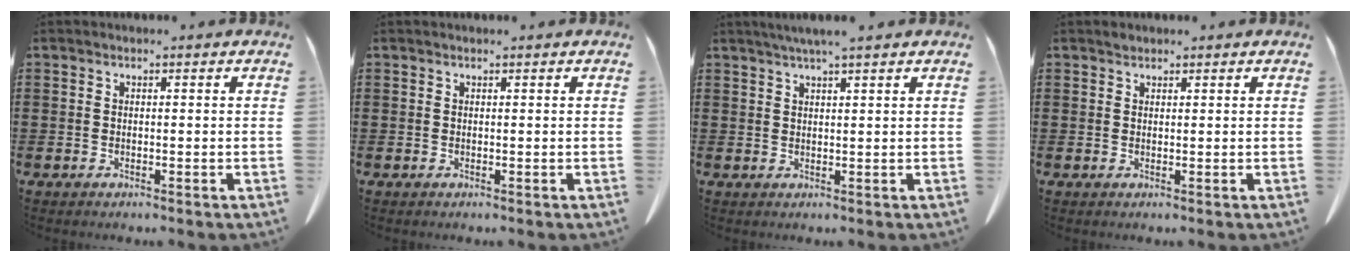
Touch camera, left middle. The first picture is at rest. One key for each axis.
{"total": 0.0}
{"total": 2.3, "fx": 1.8, "fy": -0.1, "fz": 1.4, "tx": -0.029, "ty": 0.003, "tz": 0.034}
{"total": 0.8, "fx": 0.7, "fy": 0.4, "fz": 0.0, "tx": -0.002, "ty": 0.003, "tz": 0.013}